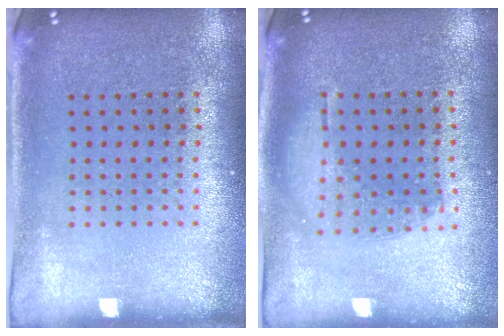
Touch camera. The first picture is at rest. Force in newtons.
{"total": 1.1, "press": 1.0, "slide": 0.4}